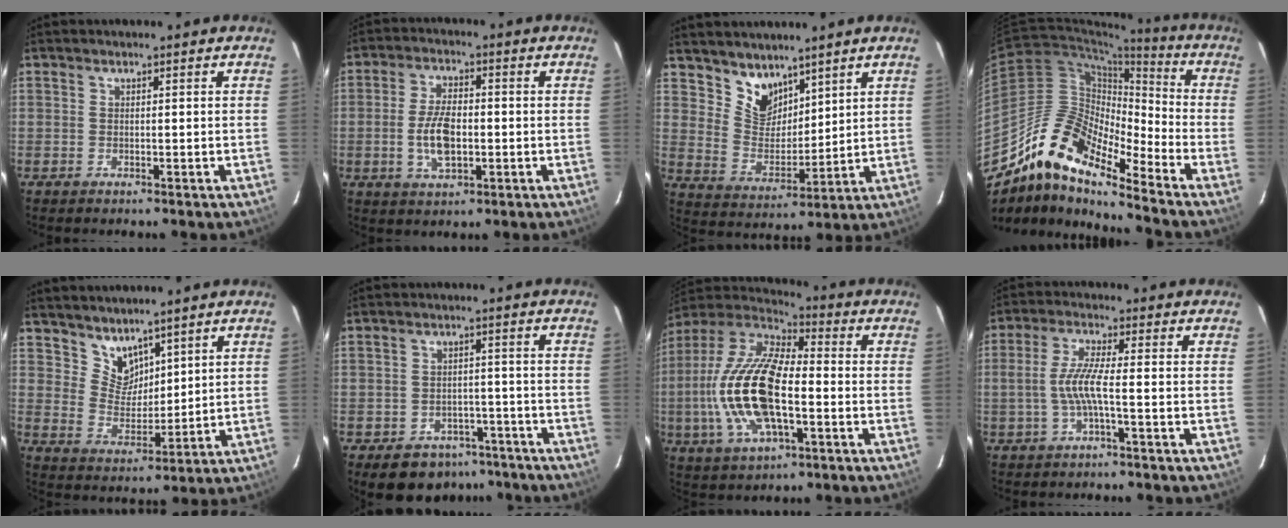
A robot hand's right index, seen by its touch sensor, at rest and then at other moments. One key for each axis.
{"total": 8.1, "fx": -1.3, "fy": 4.0, "fz": 6.9, "tx": -0.139, "ty": 0.000, "tz": -0.022}
{"total": 8.4, "fx": 6.4, "fy": 4.8, "fz": 2.5, "tx": -0.040, "ty": 0.000, "tz": 0.131}
{"total": 14.8, "fx": -11.6, "fy": 3.5, "fz": 8.4, "tx": -0.132, "ty": 0.003, "tz": -0.236}
{"total": 6.9, "fx": 5.5, "fy": 3.8, "fz": 1.6, "tx": -0.018, "ty": 0.002, "tz": 0.114}
{"total": 9.5, "fx": -6.4, "fy": 6.5, "fz": 2.5, "tx": -0.054, "ty": 0.031, "tz": -0.067}
{"total": 20.9, "fx": -3.6, "fy": 8.9, "fz": 18.6, "tx": -0.390, "ty": -0.004, "tz": -0.073}
{"total": 5.9, "fx": -1.6, "fy": 0.2, "fz": 5.7, "tx": -0.123, "ty": 0.002, "tz": -0.027}